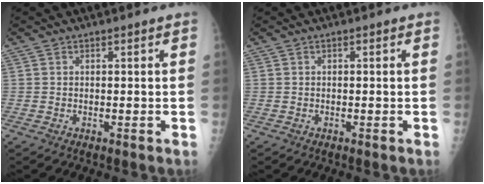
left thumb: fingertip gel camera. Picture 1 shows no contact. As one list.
[{"total": 0.0}]